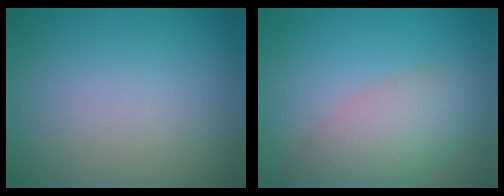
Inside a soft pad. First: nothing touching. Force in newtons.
{"total": 4.9, "press": 4.8, "slide": 0.6}